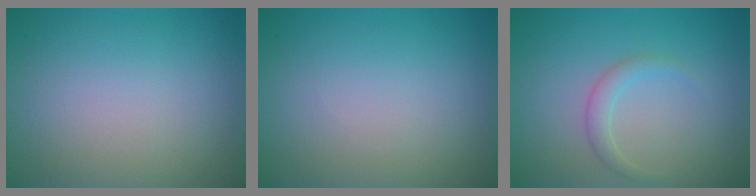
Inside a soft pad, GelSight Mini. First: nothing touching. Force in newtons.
{"total": 0.0}
{"total": 1.5, "press": 1.5, "slide": 0.0}